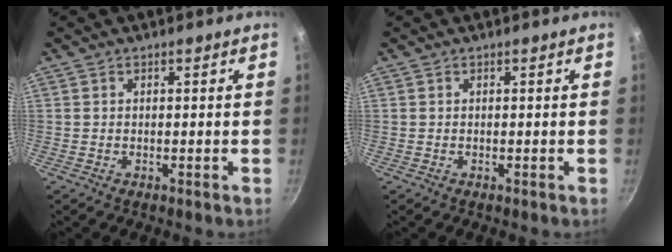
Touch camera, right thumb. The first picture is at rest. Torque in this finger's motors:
{"motor_torque": [0.00, 0.00, 0.10, 0.06, 0.02]}